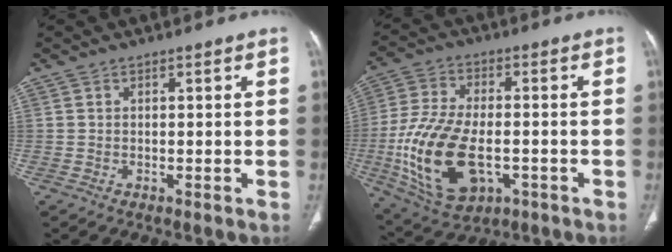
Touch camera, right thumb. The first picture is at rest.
{"total": 20.8, "force": [-5.0, 11.5, 16.6], "torque": [-0.328, -0.002, -0.064]}